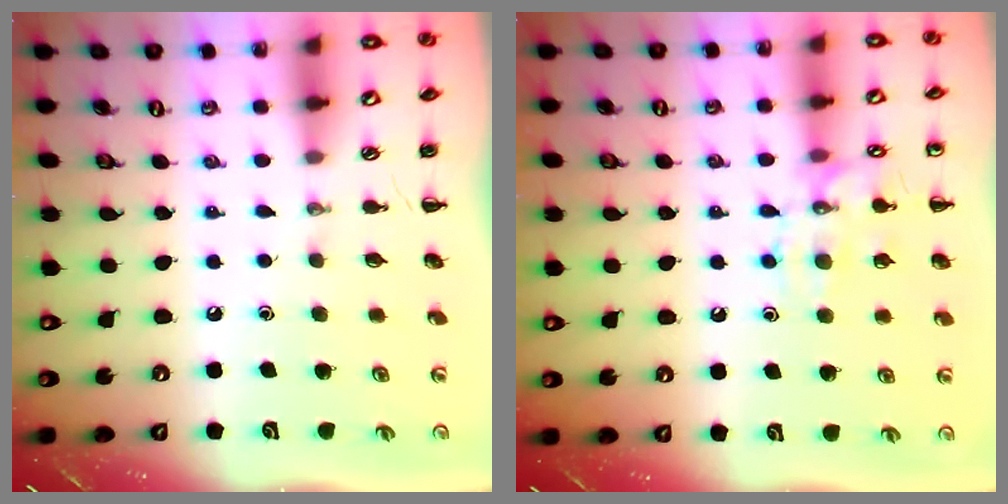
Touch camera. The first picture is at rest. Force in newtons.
{"total": 11.9, "press": 11.9, "slide": 0.6}